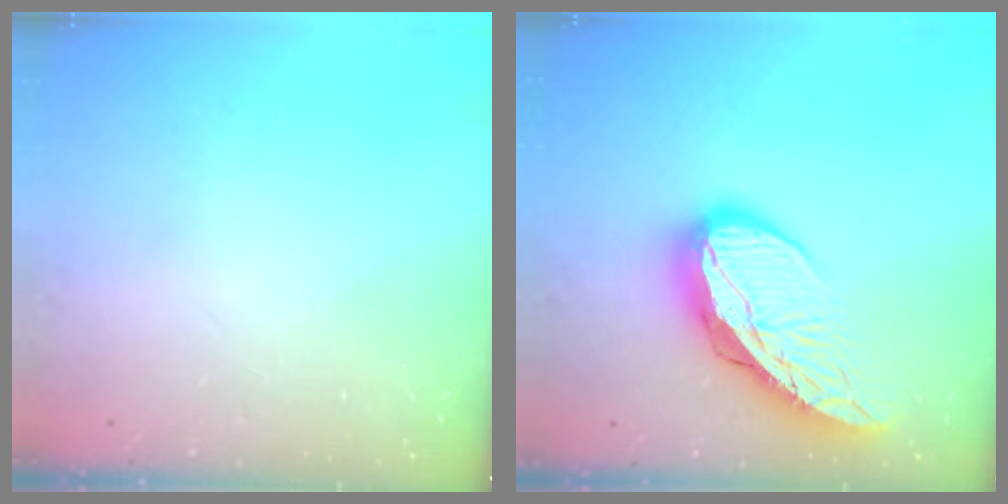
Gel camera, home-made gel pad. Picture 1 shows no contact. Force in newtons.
{"total": 14.3, "press": 14.3, "slide": 1.6}